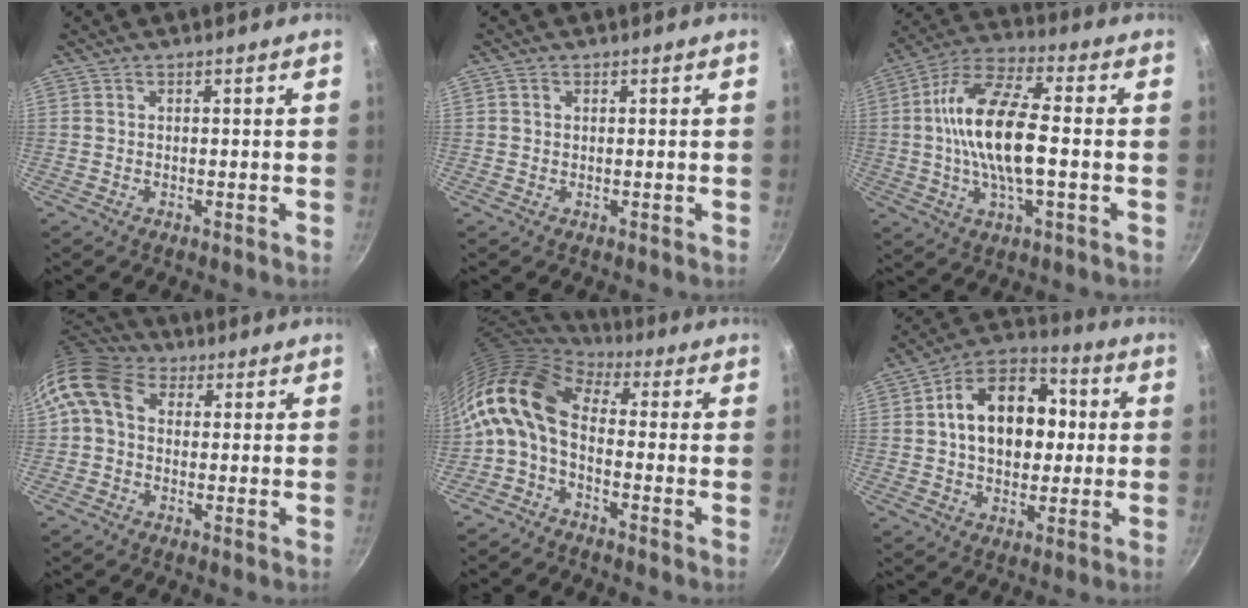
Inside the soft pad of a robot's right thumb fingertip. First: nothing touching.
{"total": 0.7, "force": [0.2, 0.6, 0.2], "torque": [-0.003, 0.002, 0.002]}
{"total": 16.9, "force": [-0.5, 6.7, 15.5], "torque": [-0.289, 0.029, -0.026]}
{"total": 10.5, "force": [2.4, 8.0, 6.4], "torque": [-0.113, 0.016, 0.023]}
{"total": 11.4, "force": [0.4, 6.8, 9.1], "torque": [-0.173, 0.023, -0.011]}
{"total": 17.9, "force": [1.9, 12.7, 12.5], "torque": [-0.160, 0.027, 0.015]}